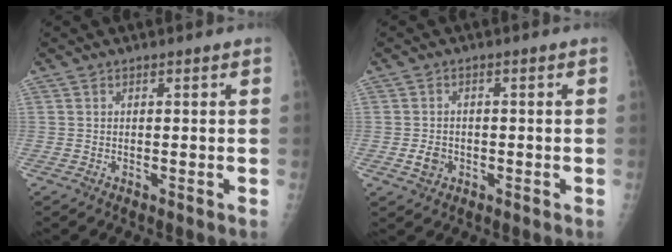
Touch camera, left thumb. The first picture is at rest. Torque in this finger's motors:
{"motor_torque": [-0.03, 0.03, 0.01, 0.01, 0.01]}